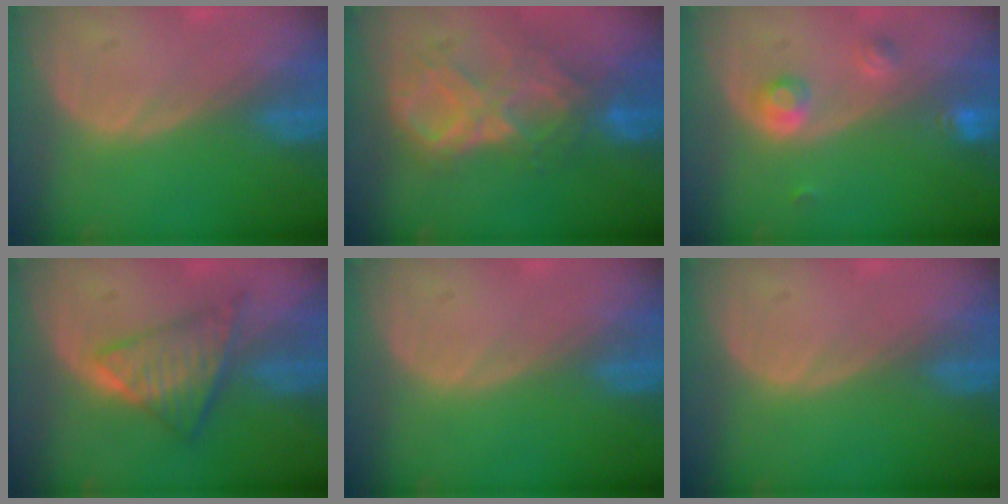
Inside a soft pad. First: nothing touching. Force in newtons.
{"total": 8.9, "press": 7.8, "slide": 4.4}
{"total": 3.6, "press": 3.3, "slide": 1.5}
{"total": 7.2, "press": 6.3, "slide": 3.6}
{"total": 0.0}
{"total": 0.0}